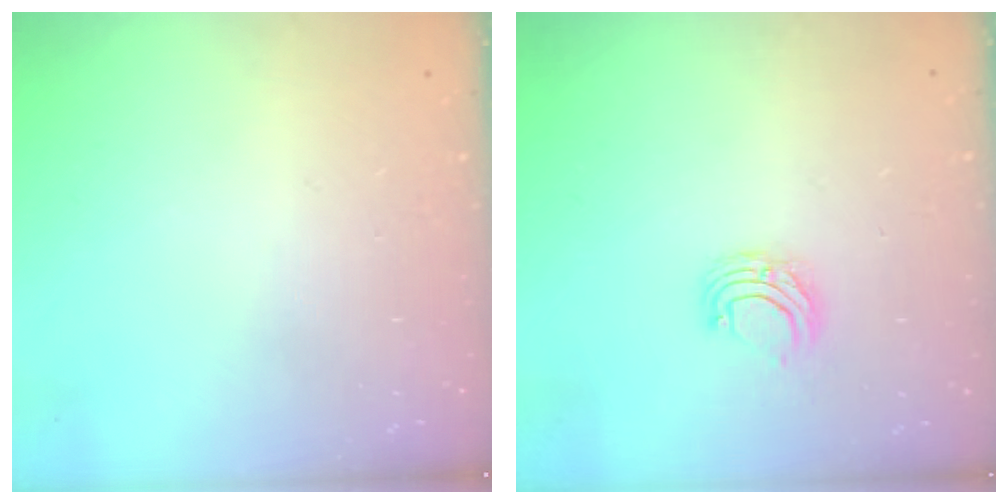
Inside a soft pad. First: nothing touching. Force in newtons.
{"total": 5.6, "press": 5.6, "slide": 0.6}